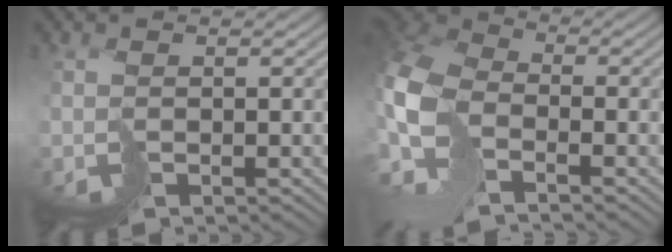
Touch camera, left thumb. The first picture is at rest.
{"total": 9.2, "force": [-2.8, 6.1, 6.3], "torque": [-0.164, 0.001, -0.068]}